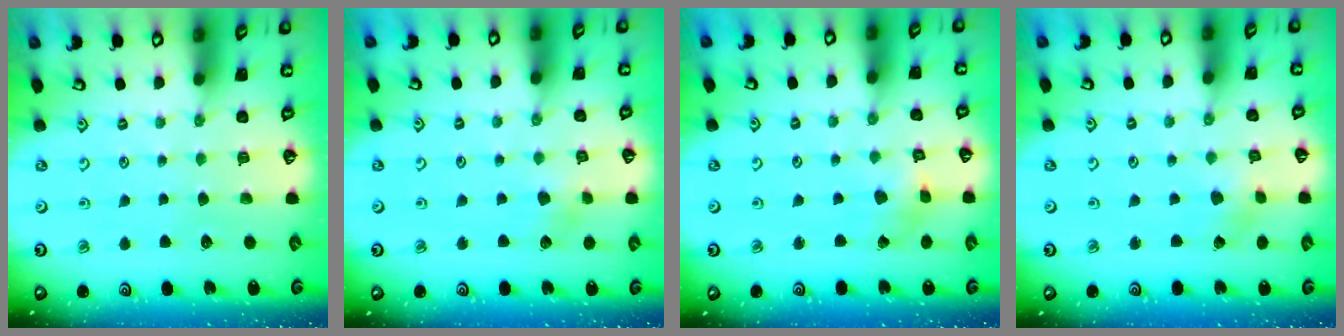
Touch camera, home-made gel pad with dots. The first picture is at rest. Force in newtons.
{"total": 3.9, "press": 3.9, "slide": 0.4}
{"total": 2.4, "press": 2.4, "slide": 0.5}
{"total": 2.3, "press": 2.3, "slide": 0.3}